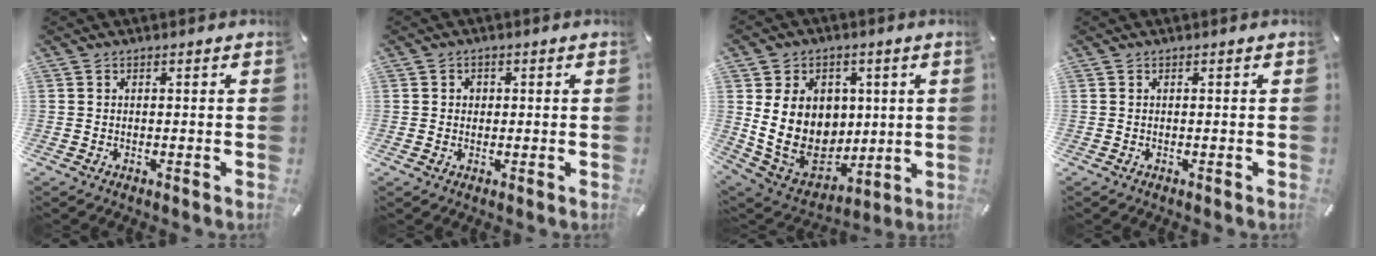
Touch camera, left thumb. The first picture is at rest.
{"total": 2.0, "force": [0.0, 1.9, 0.5], "torque": [-0.003, 0.004, -0.004]}
{"total": 16.4, "force": [2.6, 13.9, 8.4], "torque": [-0.155, -0.031, 0.060]}
{"total": 0.0}